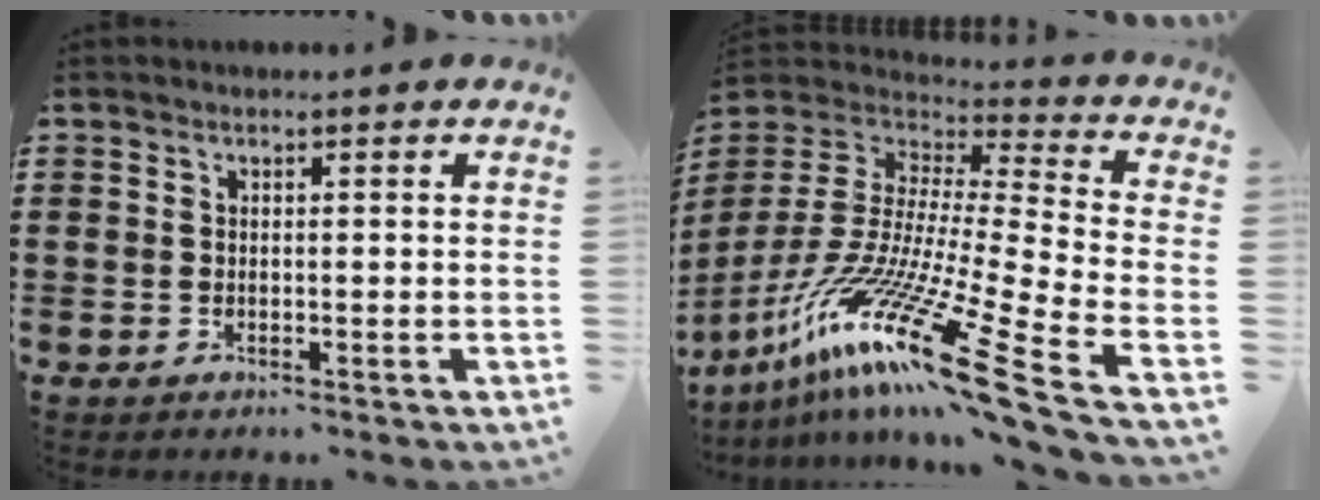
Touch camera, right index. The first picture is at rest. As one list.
[{"total": 21.8, "force": [-13.7, 3.5, 16.6], "torque": [-0.314, 0.005, -0.240]}]